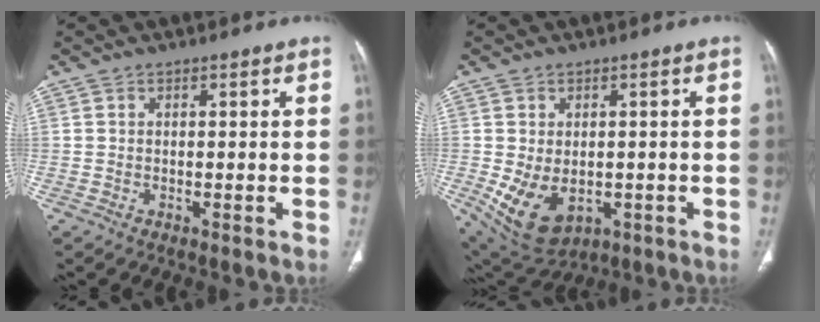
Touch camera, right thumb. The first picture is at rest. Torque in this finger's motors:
{"motor_torque": [-0.64, 0.98, 0.42, 0.66, 0.27]}